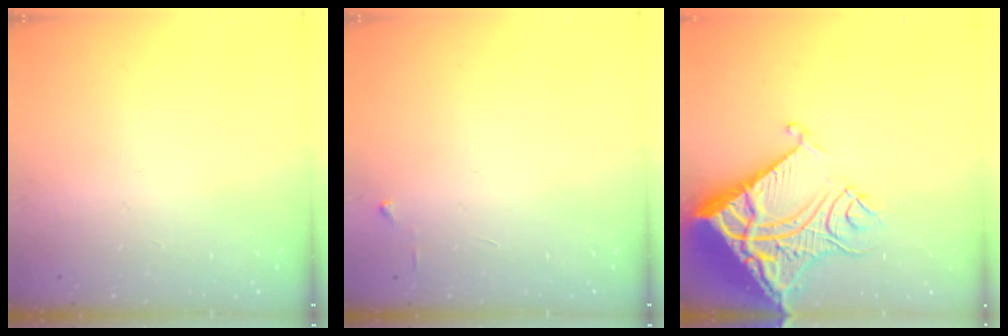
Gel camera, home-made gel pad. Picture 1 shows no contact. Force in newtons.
{"total": 3.7, "press": 3.6, "slide": 0.4}
{"total": 19.5, "press": 19.4, "slide": 2.7}